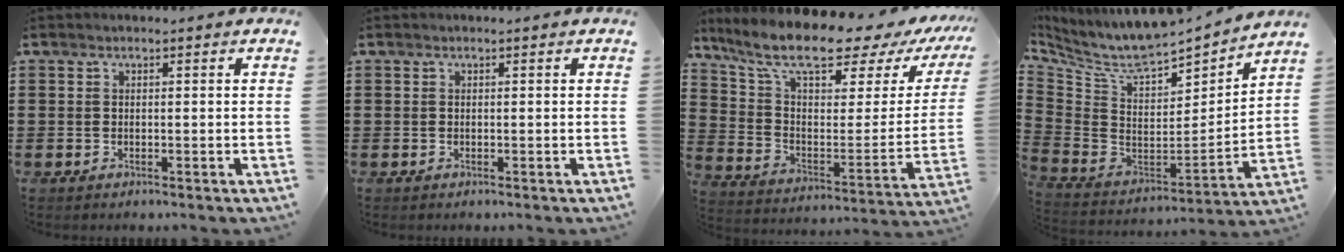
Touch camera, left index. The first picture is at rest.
{"total": 0.0}
{"total": 12.0, "force": [9.4, 2.7, 6.9], "torque": [-0.153, -0.066, 0.157]}
{"total": 7.8, "force": [6.9, 1.9, 3.3], "torque": [-0.102, -0.061, 0.116]}